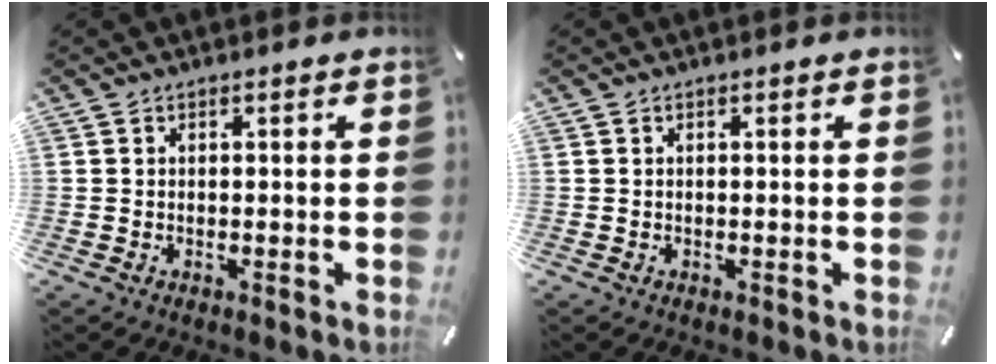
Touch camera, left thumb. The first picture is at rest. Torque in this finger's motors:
{"motor_torque": [-0.08, -0.03, -0.07, 0.01, -0.01]}